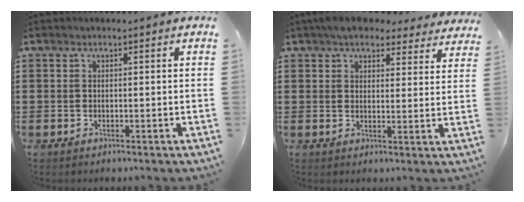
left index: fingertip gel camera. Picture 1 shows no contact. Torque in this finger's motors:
{"motor_torque": [2.14, 0.00, 0.81, 0.07]}